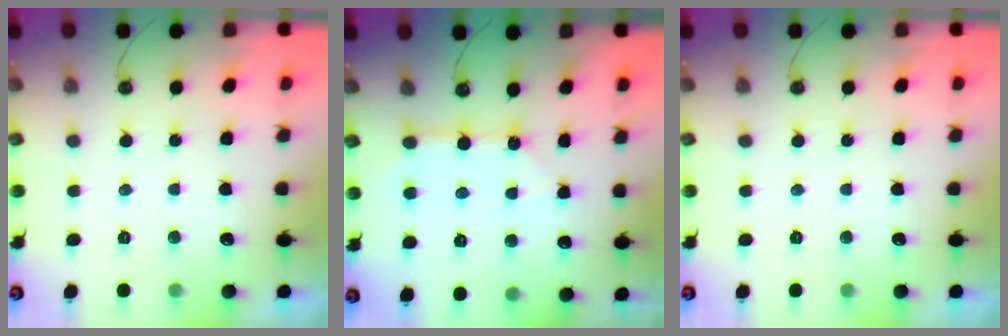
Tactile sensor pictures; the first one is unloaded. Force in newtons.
{"total": 4.5, "press": 4.4, "slide": 0.2}
{"total": 0.0}